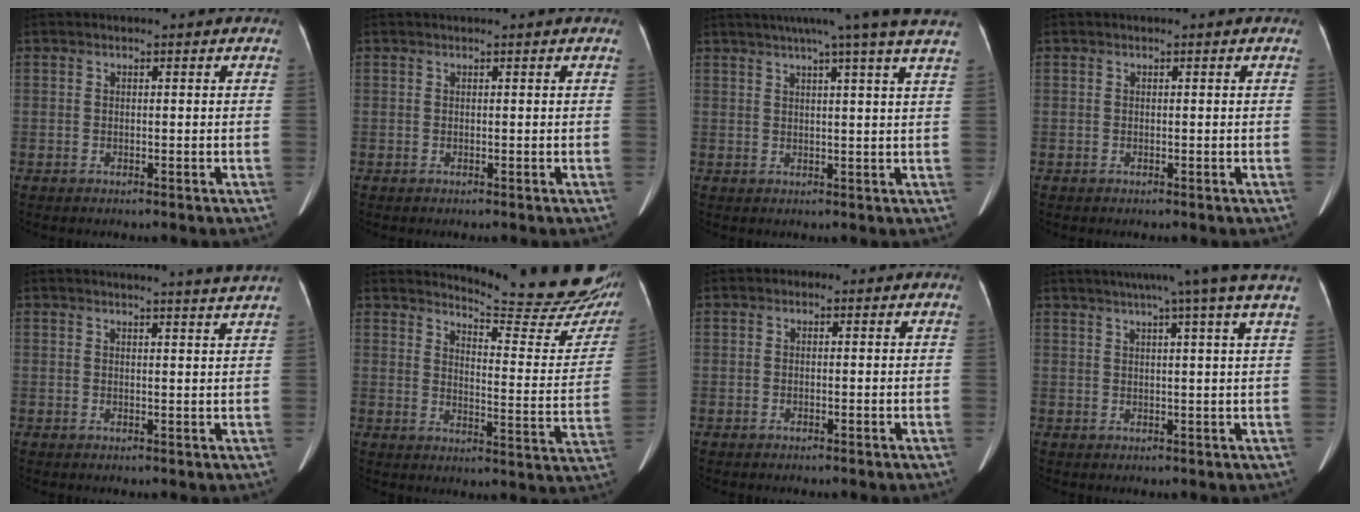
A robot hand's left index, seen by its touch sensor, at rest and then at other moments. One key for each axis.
{"total": 1.8, "fx": 1.7, "fy": -0.1, "fz": 0.5, "tx": -0.007, "ty": 0.018, "tz": 0.025}
{"total": 15.8, "fx": 12.9, "fy": -1.7, "fz": 8.9, "tx": -0.140, "ty": -0.001, "tz": 0.152}
{"total": 0.0}
{"total": 4.8, "fx": 4.5, "fy": -1.2, "fz": 1.3, "tx": -0.018, "ty": -0.010, "tz": 0.039}
{"total": 19.5, "fx": 18.4, "fy": 2.0, "fz": 6.0, "tx": -0.076, "ty": -0.107, "tz": 0.209}
{"total": 0.8, "fx": -0.2, "fy": 0.6, "fz": 0.4, "tx": -0.001, "ty": 0.006, "tz": -0.009}
{"total": 11.3, "fx": 8.7, "fy": -2.0, "fz": 6.9, "tx": -0.106, "ty": 0.006, "tz": 0.098}